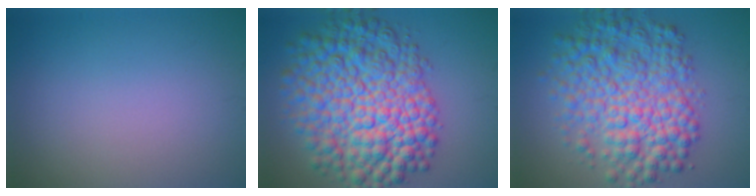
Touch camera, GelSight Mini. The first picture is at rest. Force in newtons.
{"total": 12.2, "press": 12.2, "slide": 0.3}
{"total": 8.7, "press": 8.7, "slide": 0.1}